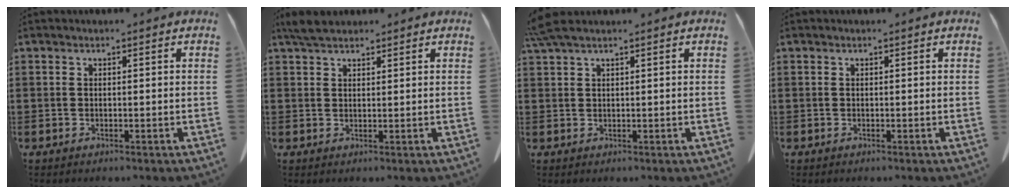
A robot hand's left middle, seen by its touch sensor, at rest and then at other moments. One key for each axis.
{"total": 3.2, "fx": 2.6, "fy": 1.1, "fz": 1.4, "tx": -0.035, "ty": 0.004, "tz": 0.051}
{"total": 2.3, "fx": 1.8, "fy": 0.2, "fz": 1.5, "tx": -0.035, "ty": -0.001, "tz": 0.034}
{"total": 0.0}